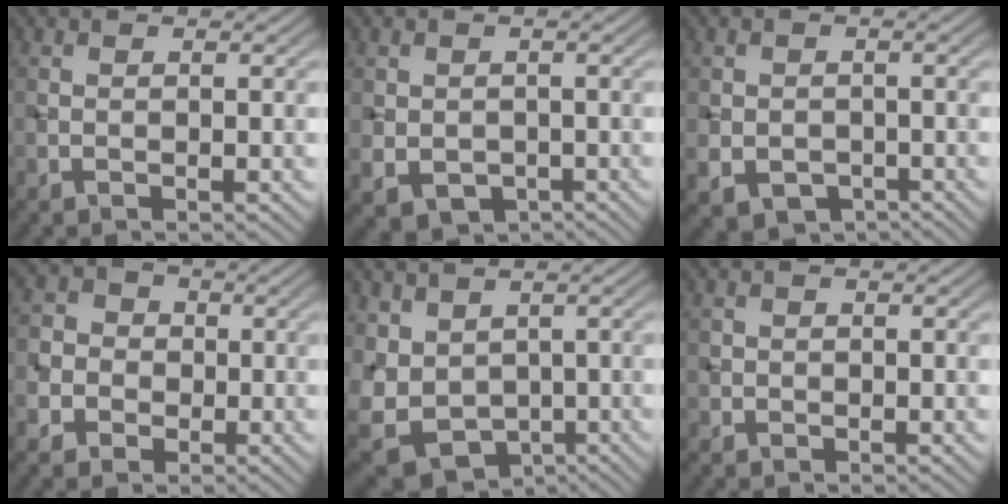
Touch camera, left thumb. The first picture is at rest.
{"total": 3.4, "force": [-0.7, 3.1, 1.4], "torque": [-0.042, -0.023, -0.009]}
{"total": 4.0, "force": [-1.5, 3.4, 1.5], "torque": [-0.036, -0.019, -0.024]}
{"total": 5.9, "force": [-2.1, 5.1, 2.1], "torque": [-0.054, -0.007, -0.057]}
{"total": 8.7, "force": [0.5, 7.3, 4.8], "torque": [-0.126, -0.022, 0.021]}
{"total": 1.2, "force": [-0.5, 1.1, 0.0], "torque": [0.007, -0.004, -0.012]}